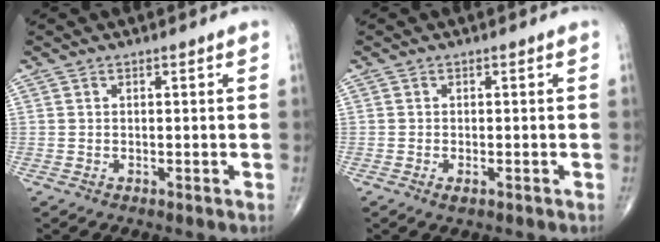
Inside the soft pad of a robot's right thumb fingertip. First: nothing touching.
{"total": 1.1, "force": [-0.5, 0.5, 0.9], "torque": [-0.015, -0.001, -0.008]}